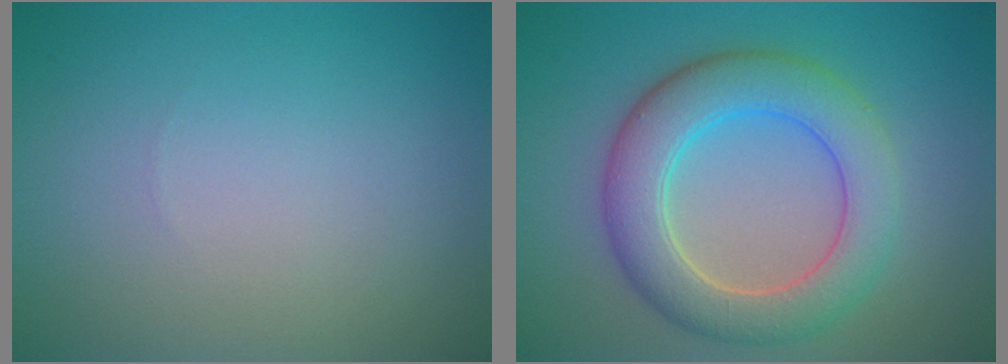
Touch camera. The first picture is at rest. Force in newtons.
{"total": 6.6, "press": 6.6, "slide": 0.4}